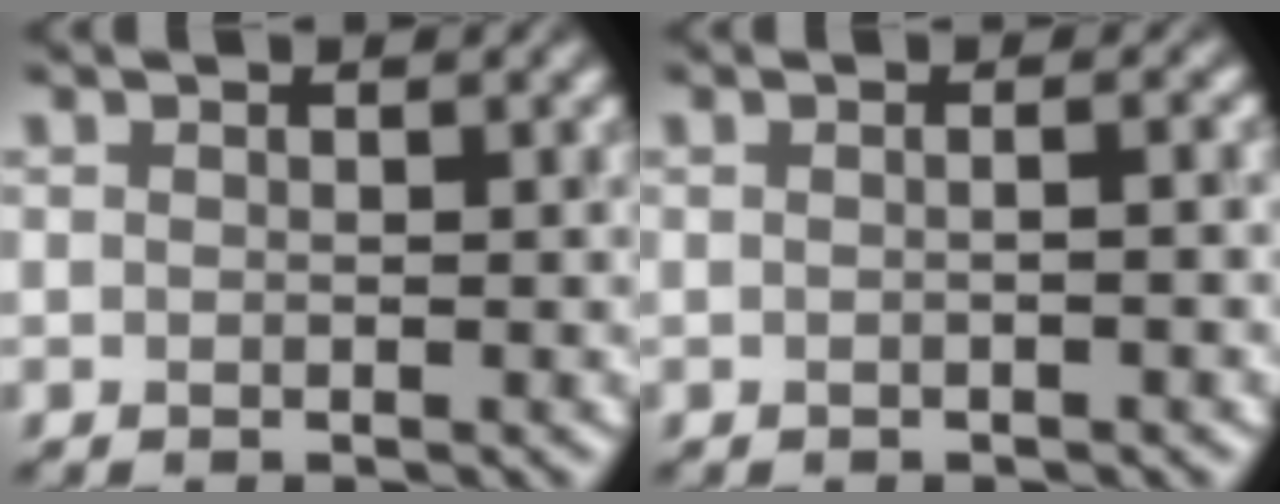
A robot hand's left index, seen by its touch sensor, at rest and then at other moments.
{"total": 2.8, "force": [0.3, 1.7, 2.3], "torque": [0.009, 0.011, -0.029]}